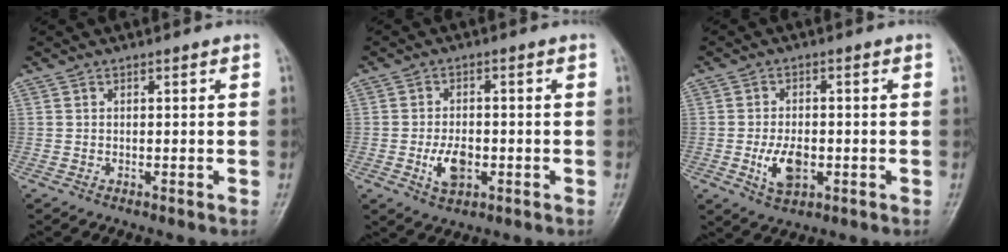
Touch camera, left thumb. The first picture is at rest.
{"total": 5.7, "force": [-1.5, 3.4, 4.3], "torque": [-0.070, 0.003, -0.022]}
{"total": 6.3, "force": [-1.5, 3.6, 4.9], "torque": [-0.082, 0.000, -0.021]}